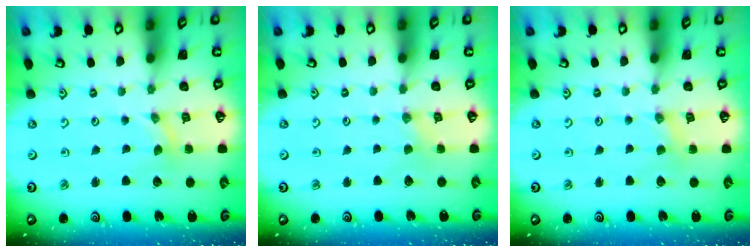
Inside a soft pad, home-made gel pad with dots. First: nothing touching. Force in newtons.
{"total": 1.2, "press": 1.1, "slide": 0.2}
{"total": 1.2, "press": 1.2, "slide": 0.3}